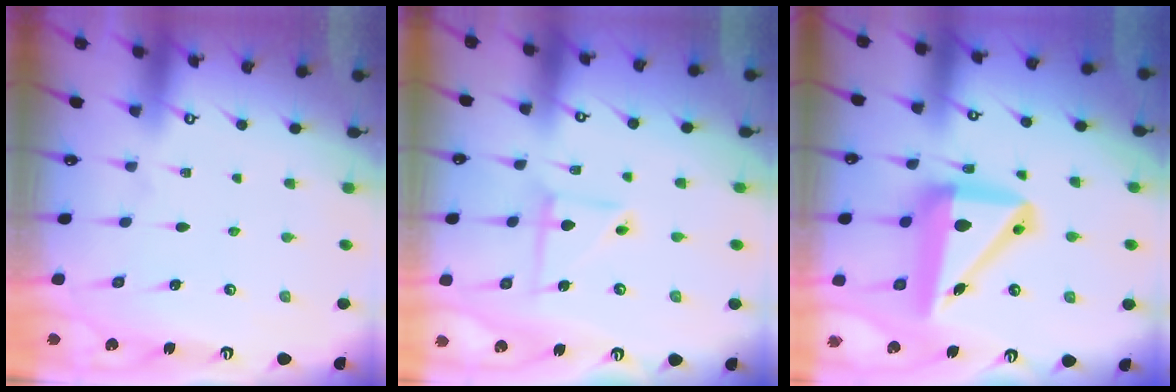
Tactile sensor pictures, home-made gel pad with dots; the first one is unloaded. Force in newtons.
{"total": 5.7, "press": 5.7, "slide": 0.5}
{"total": 15.4, "press": 15.1, "slide": 2.9}